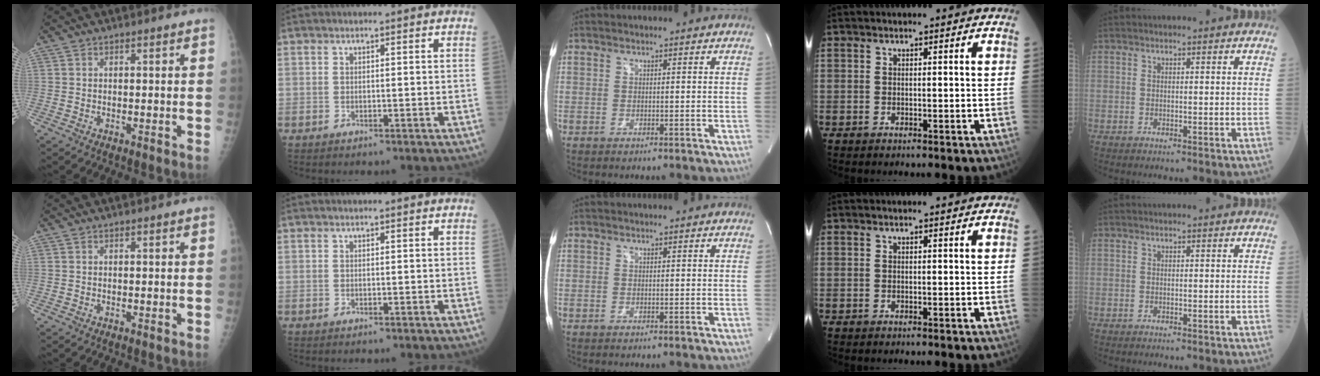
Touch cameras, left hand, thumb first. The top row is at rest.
{}